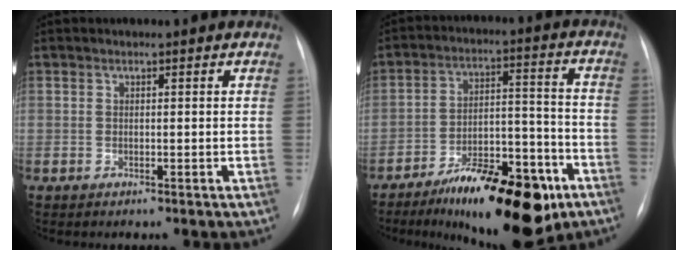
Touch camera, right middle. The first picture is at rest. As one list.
[{"total": 17.7, "force": [-10.9, 5.5, 12.8], "torque": [-0.176, 0.021, -0.167]}]